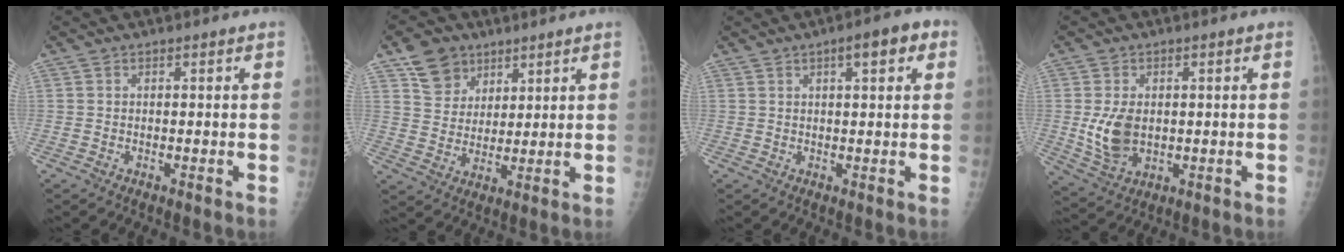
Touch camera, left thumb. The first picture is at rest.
{"total": 7.8, "force": [5.1, 5.6, 2.0], "torque": [-0.006, -0.027, 0.098]}
{"total": 5.4, "force": [2.4, 1.6, 4.5], "torque": [-0.049, 0.008, 0.028]}
{"total": 7.8, "force": [0.0, 5.2, 5.8], "torque": [-0.104, -0.007, 0.012]}